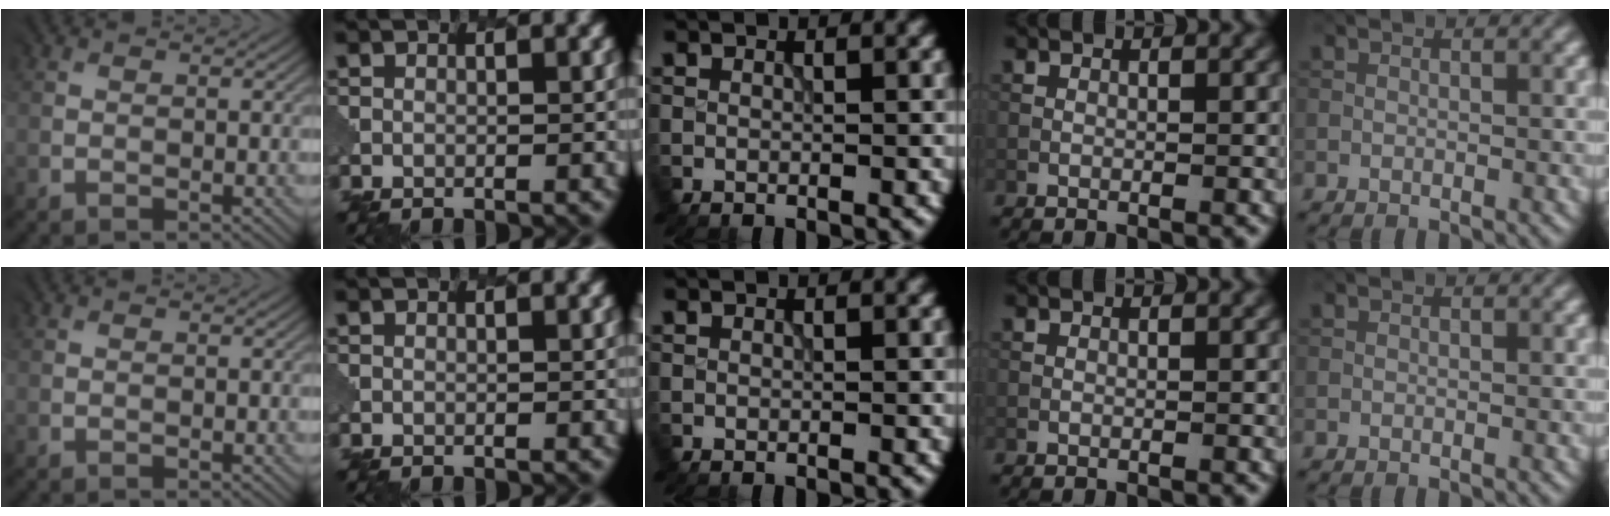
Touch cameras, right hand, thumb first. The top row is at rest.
{}